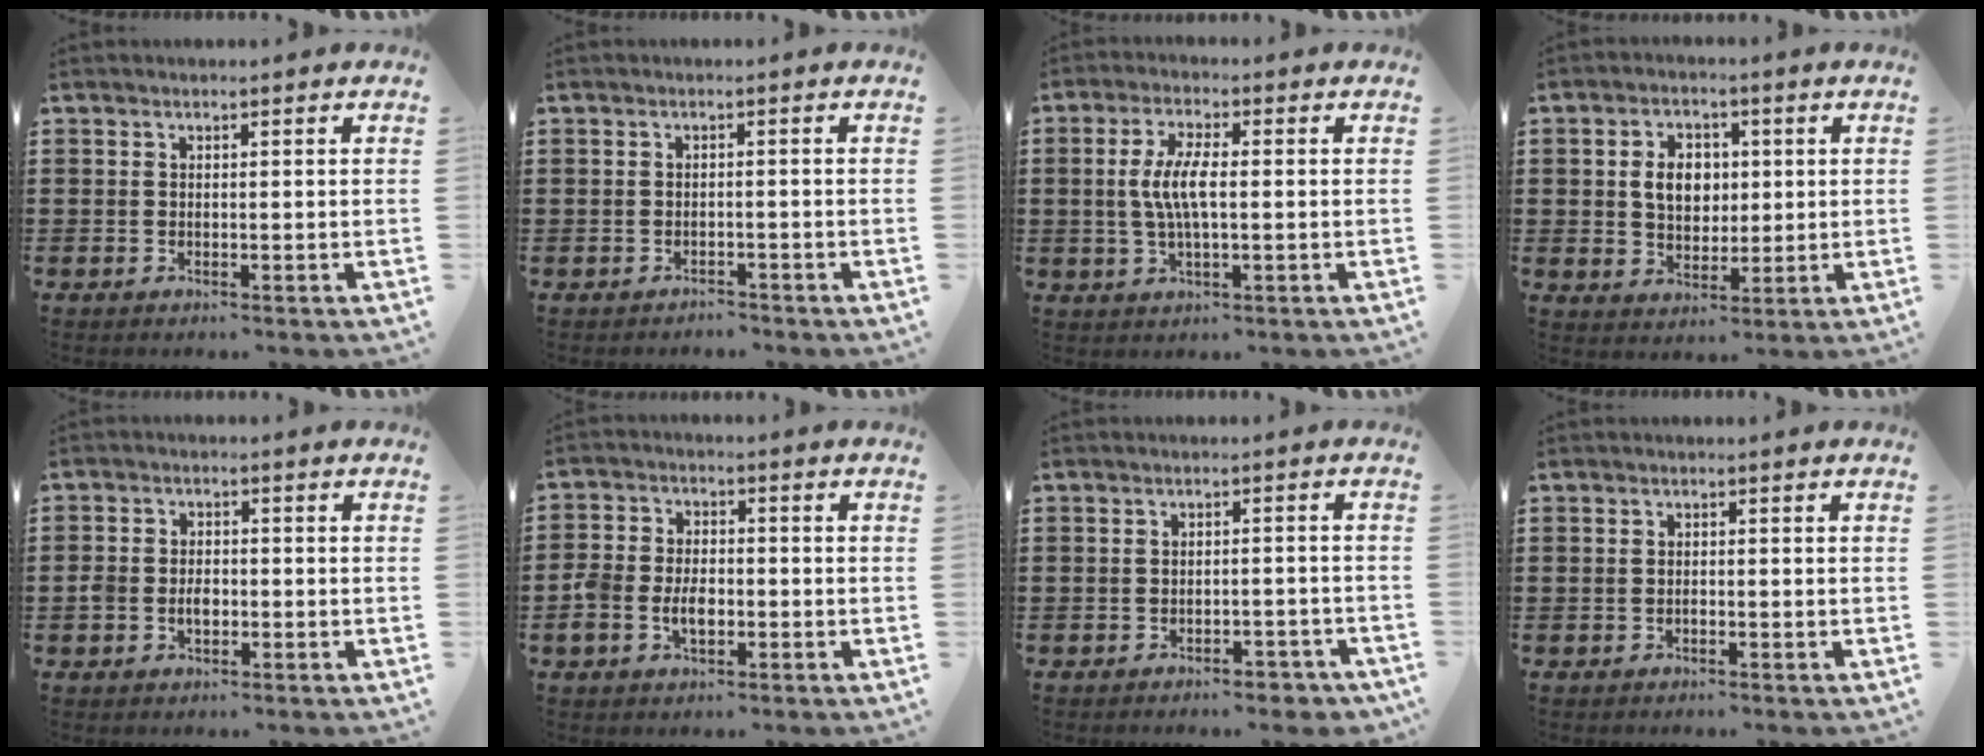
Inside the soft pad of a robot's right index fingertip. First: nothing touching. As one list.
[{"total": 1.4, "force": [-1.4, 0.2, -0.3], "torque": [0.000, 0.004, -0.032]}, {"total": 6.0, "force": [-0.1, 1.8, 5.8], "torque": [-0.126, -0.005, -0.010]}, {"total": 5.7, "force": [0.6, 4.2, 3.8], "torque": [-0.087, 0.007, 0.003]}, {"total": 2.9, "force": [-0.7, 2.1, 1.9], "torque": [-0.037, 0.003, -0.013]}, {"total": 4.7, "force": [-1.4, 3.2, 3.0], "torque": [-0.072, 0.003, -0.030]}, {"total": 2.3, "force": [-2.2, 0.4, 0.7], "torque": [-0.015, -0.002, -0.043]}, {"total": 0.6, "force": [-0.3, 0.3, 0.4], "torque": [-0.009, -0.002, -0.006]}]